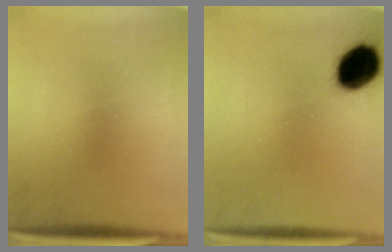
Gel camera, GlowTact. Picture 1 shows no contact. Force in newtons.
{"total": 12.4}